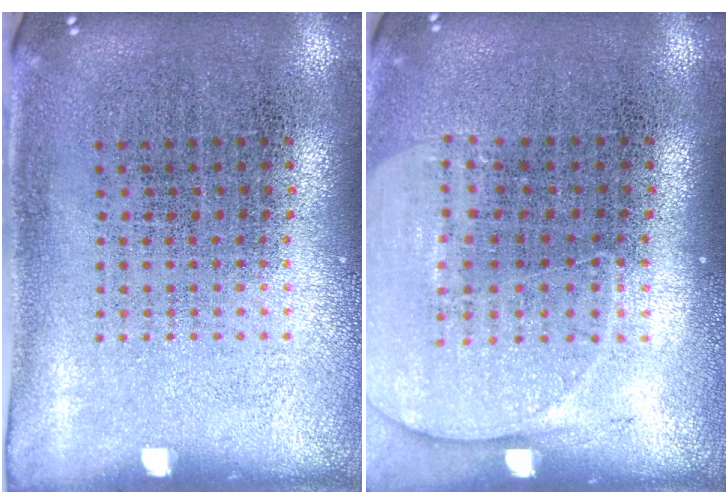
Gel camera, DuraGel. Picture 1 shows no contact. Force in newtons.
{"total": 1.4, "press": 1.3, "slide": 0.6}